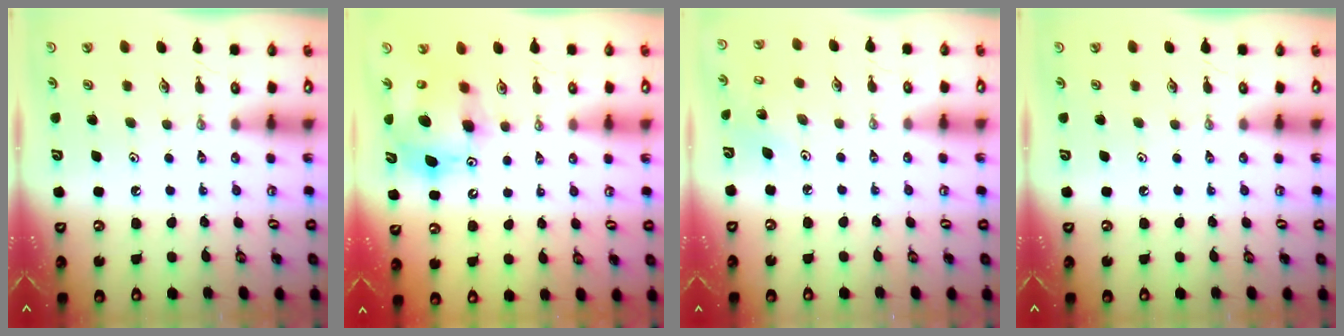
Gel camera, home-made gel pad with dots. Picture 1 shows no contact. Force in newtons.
{"total": 12.7, "press": 12.4, "slide": 2.3}
{"total": 3.2, "press": 3.2, "slide": 0.2}
{"total": 0.0}